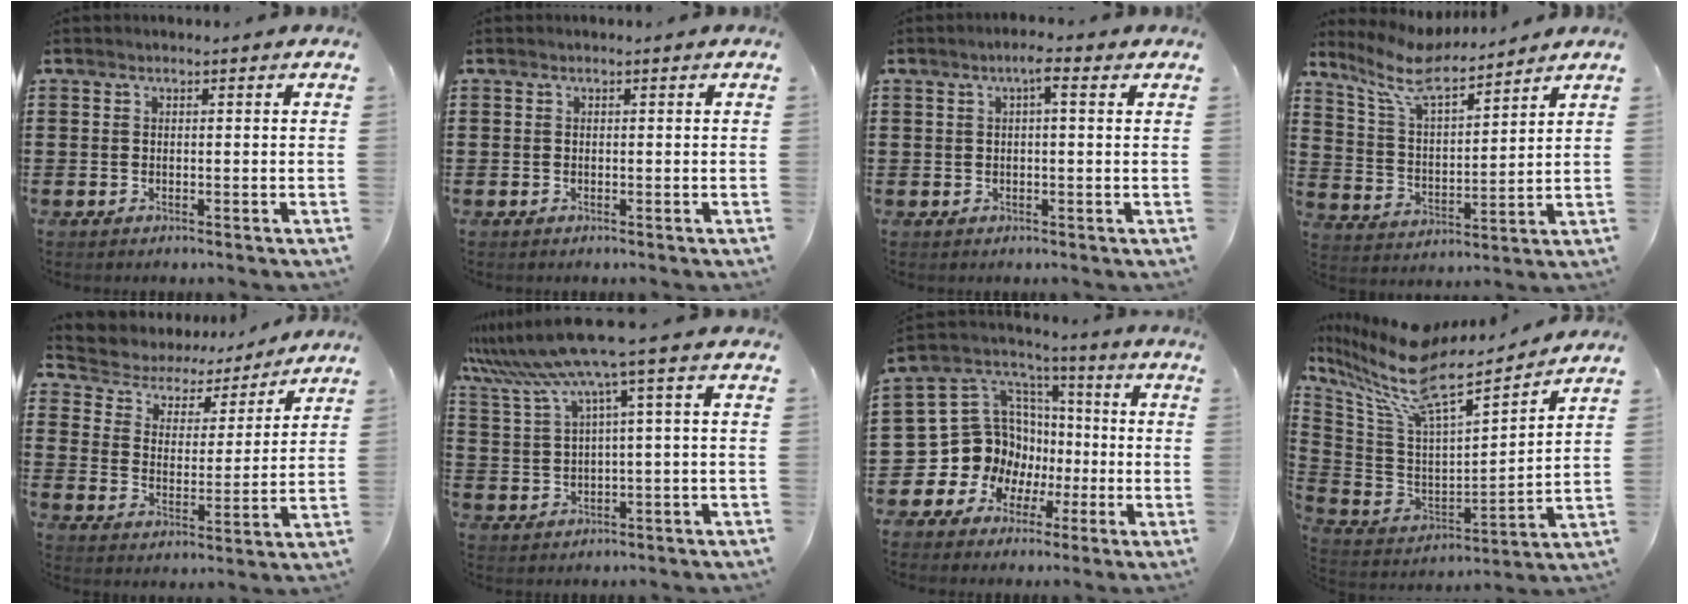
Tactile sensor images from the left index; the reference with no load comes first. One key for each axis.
{"total": 0.0}
{"total": 3.1, "fx": 1.2, "fy": 0.7, "fz": 2.8, "tx": -0.048, "ty": 0.004, "tz": 0.016}
{"total": 8.0, "fx": 6.6, "fy": 1.9, "fz": 4.2, "tx": -0.108, "ty": -0.025, "tz": 0.114}
{"total": 4.4, "fx": 4.0, "fy": 1.6, "fz": 0.5, "tx": -0.039, "ty": -0.030, "tz": 0.062}
{"total": 8.0, "fx": 4.4, "fy": -0.3, "fz": 6.7, "tx": -0.159, "ty": -0.035, "tz": 0.070}
{"total": 12.7, "fx": -1.3, "fy": 12.2, "fz": 3.6, "tx": -0.126, "ty": -0.025, "tz": -0.004}
{"total": 10.5, "fx": 7.9, "fy": 2.3, "fz": 6.5, "tx": -0.173, "ty": -0.057, "tz": 0.127}